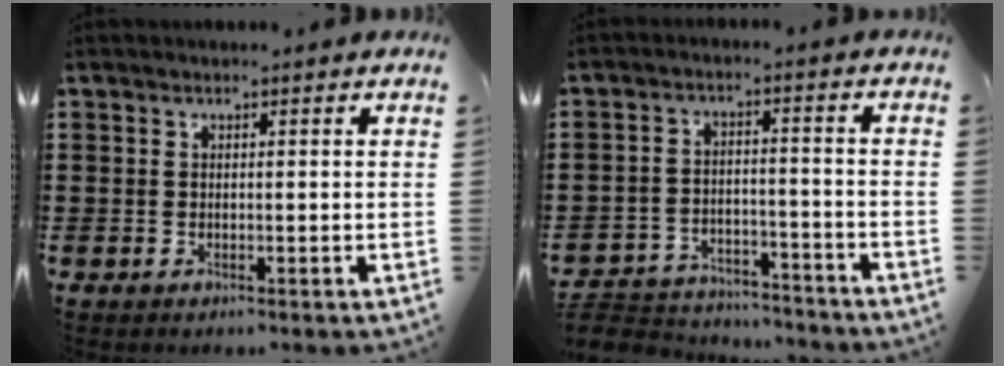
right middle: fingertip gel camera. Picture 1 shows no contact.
{"total": 4.7, "force": [-4.6, 0.9, 0.1], "torque": [-0.011, 0.008, -0.097]}